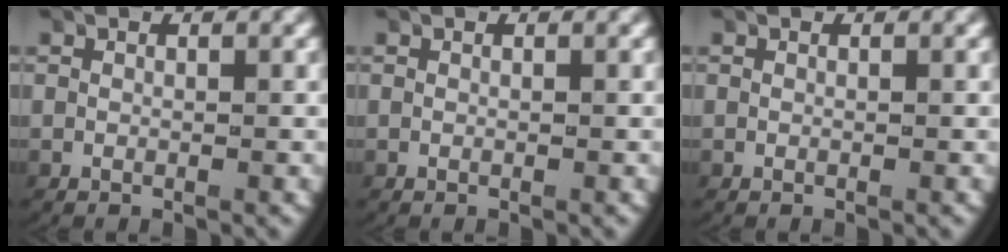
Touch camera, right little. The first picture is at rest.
{"total": 0.0}
{"total": 0.0}